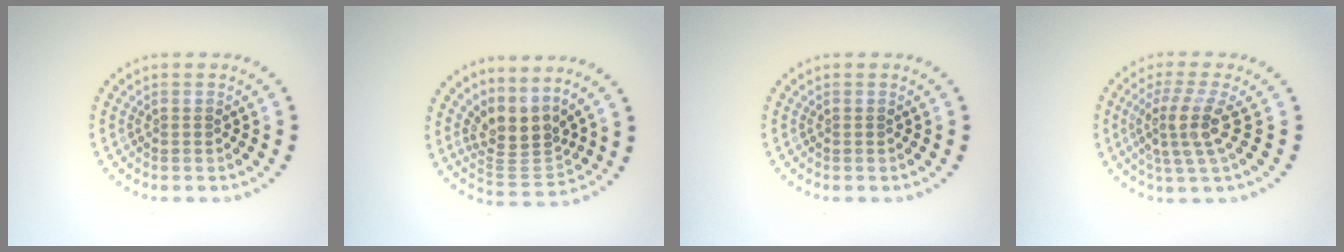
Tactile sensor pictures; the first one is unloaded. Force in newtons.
{"total": 3.6, "press": 2.5, "slide": 2.6}
{"total": 0.0}
{"total": 3.8, "press": 2.7, "slide": 2.6}